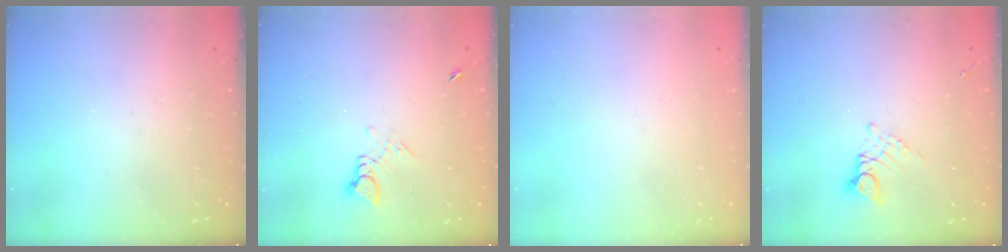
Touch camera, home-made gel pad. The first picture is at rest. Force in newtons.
{"total": 4.4, "press": 4.4, "slide": 0.1}
{"total": 0.0}
{"total": 6.1, "press": 6.1, "slide": 0.6}